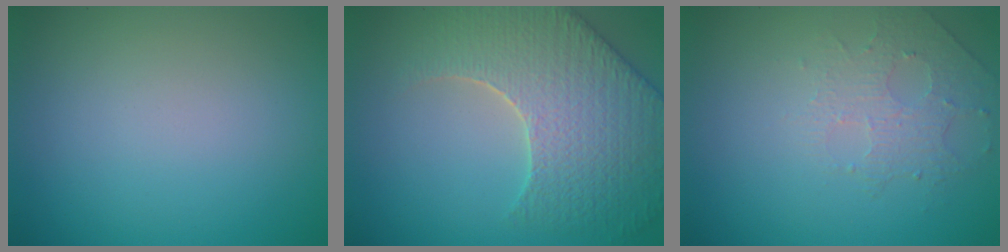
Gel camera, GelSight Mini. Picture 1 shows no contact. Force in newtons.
{"total": 7.1, "press": 5.9, "slide": 4.0}
{"total": 1.6, "press": 1.2, "slide": 1.0}